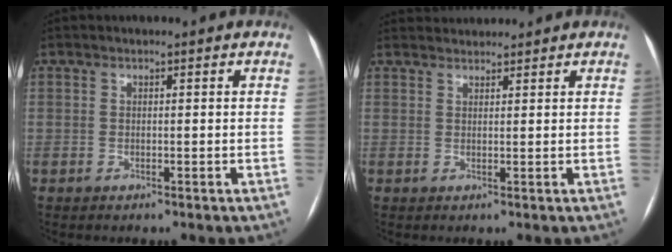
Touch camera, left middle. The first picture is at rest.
{"total": 2.9, "force": [2.8, 0.5, -0.1], "torque": [-0.001, 0.029, 0.051]}